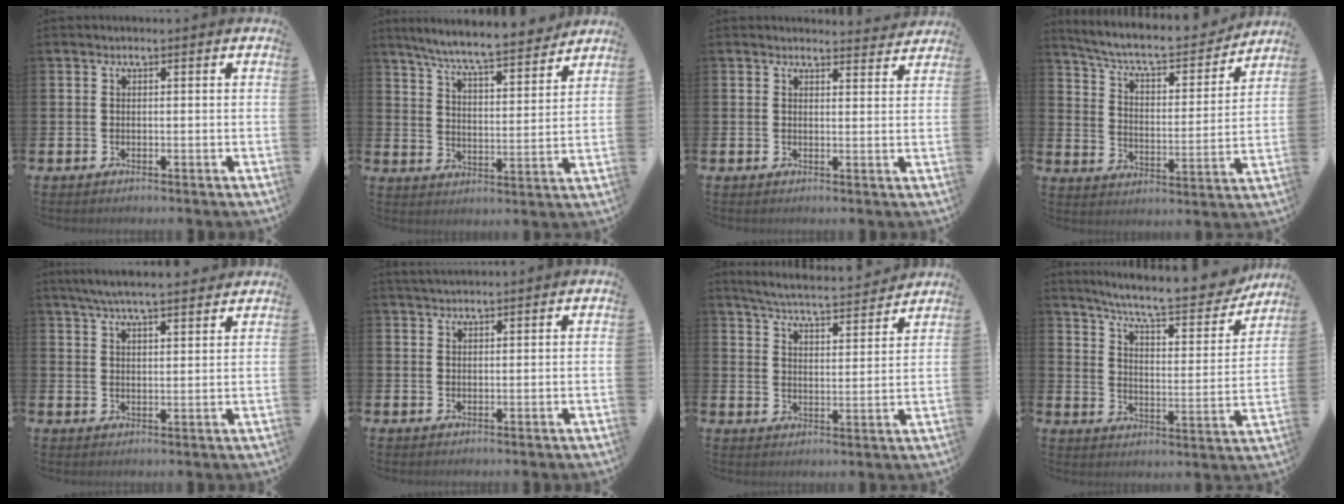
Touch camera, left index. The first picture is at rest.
{"total": 7.8, "force": [7.3, 0.2, 2.7], "torque": [-0.085, -0.048, 0.127]}
{"total": 2.6, "force": [2.6, 0.3, 0.0], "torque": [0.015, -0.022, 0.042]}
{"total": 7.9, "force": [7.2, 1.7, 2.9], "torque": [-0.094, -0.049, 0.122]}
{"total": 5.7, "force": [5.4, 0.3, 1.8], "torque": [-0.049, -0.018, 0.097]}
{"total": 1.9, "force": [1.8, 0.3, 0.3], "torque": [-0.005, -0.001, 0.033]}
{"total": 5.5, "force": [5.4, 0.2, 0.9], "torque": [-0.041, -0.039, 0.093]}
{"total": 9.4, "force": [8.6, 1.1, 3.7], "torque": [-0.094, -0.060, 0.142]}